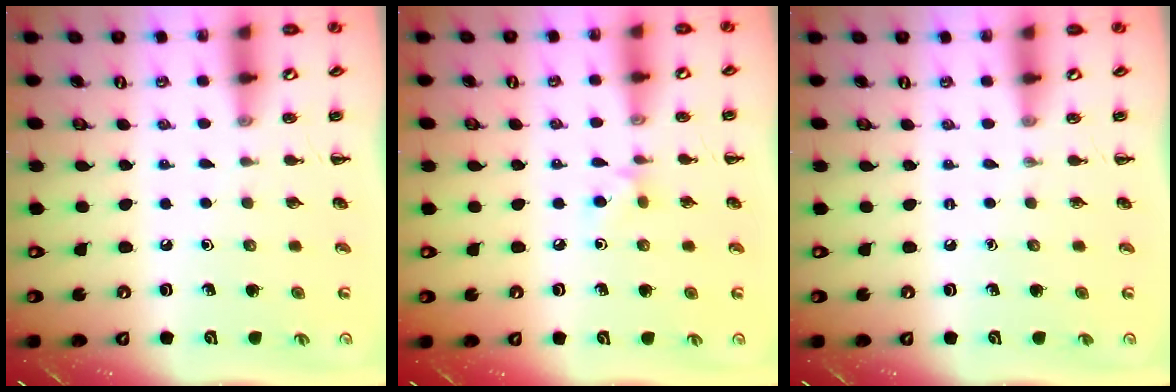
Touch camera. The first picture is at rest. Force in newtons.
{"total": 5.0, "press": 4.7, "slide": 1.7}
{"total": 0.0}